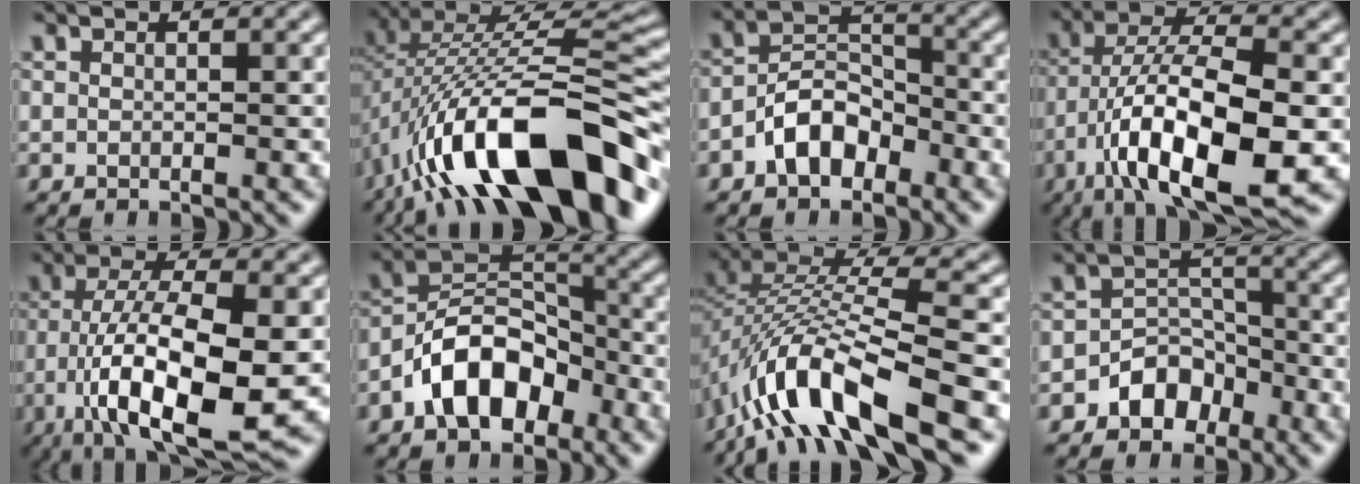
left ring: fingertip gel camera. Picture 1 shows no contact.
{"total": 15.9, "force": [-7.0, 6.2, 12.8], "torque": [-0.224, 0.030, -0.121]}
{"total": 4.4, "force": [-2.5, 2.6, 2.4], "torque": [-0.039, 0.013, -0.052]}
{"total": 12.6, "force": [-4.9, 4.0, 10.9], "torque": [-0.191, 0.000, -0.084]}
{"total": 11.9, "force": [-3.1, 4.0, 10.8], "torque": [-0.191, -0.009, -0.053]}
{"total": 7.7, "force": [-3.9, 4.6, 4.8], "torque": [-0.074, 0.011, -0.080]}
{"total": 10.8, "force": [-5.9, 3.2, 8.5], "torque": [-0.161, 0.009, -0.115]}
{"total": 3.9, "force": [-2.3, 2.8, 1.5], "torque": [-0.010, 0.007, -0.038]}